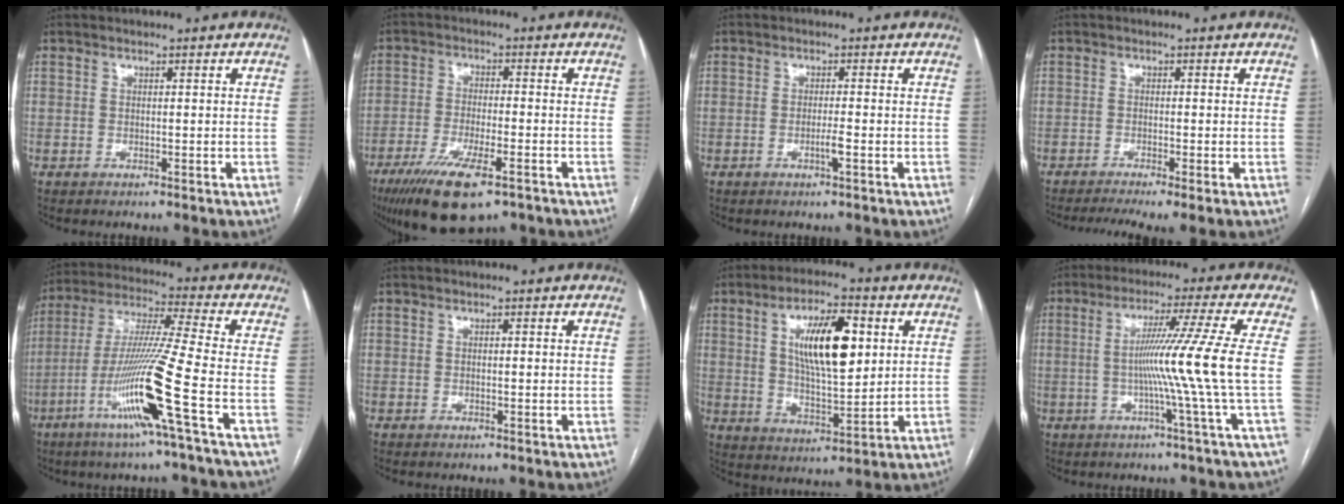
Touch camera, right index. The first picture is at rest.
{"total": 12.0, "force": [-7.6, 2.8, 8.9], "torque": [-0.161, -0.026, -0.122]}
{"total": 1.8, "force": [-0.7, -0.1, 1.6], "torque": [-0.032, -0.002, -0.014]}
{"total": 5.9, "force": [-4.2, 0.3, 4.1], "torque": [-0.067, -0.008, -0.069]}
{"total": 15.6, "force": [-6.2, -2.1, 14.2], "torque": [-0.286, -0.021, -0.123]}
{"total": 1.2, "force": [0.3, 0.3, 1.1], "torque": [-0.020, 0.000, 0.003]}
{"total": 13.0, "force": [3.6, 3.9, 11.9], "torque": [-0.213, 0.007, 0.063]}
{"total": 10.7, "force": [-1.0, -3.8, 9.9], "torque": [-0.168, -0.001, -0.012]}